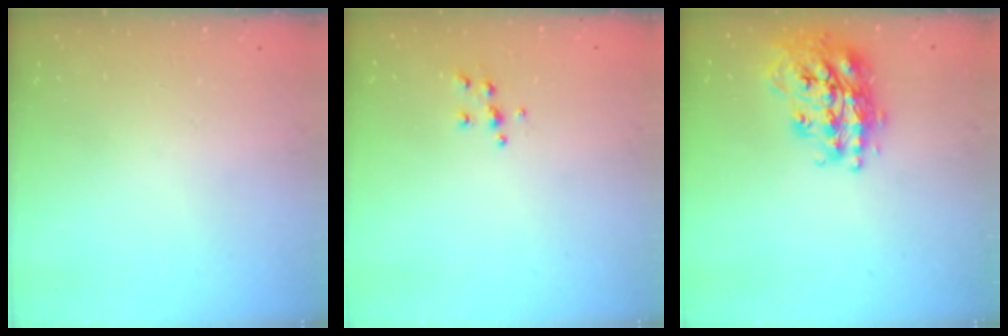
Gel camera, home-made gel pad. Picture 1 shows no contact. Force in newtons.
{"total": 5.5, "press": 5.5, "slide": 0.5}
{"total": 20.1, "press": 20.1, "slide": 1.4}